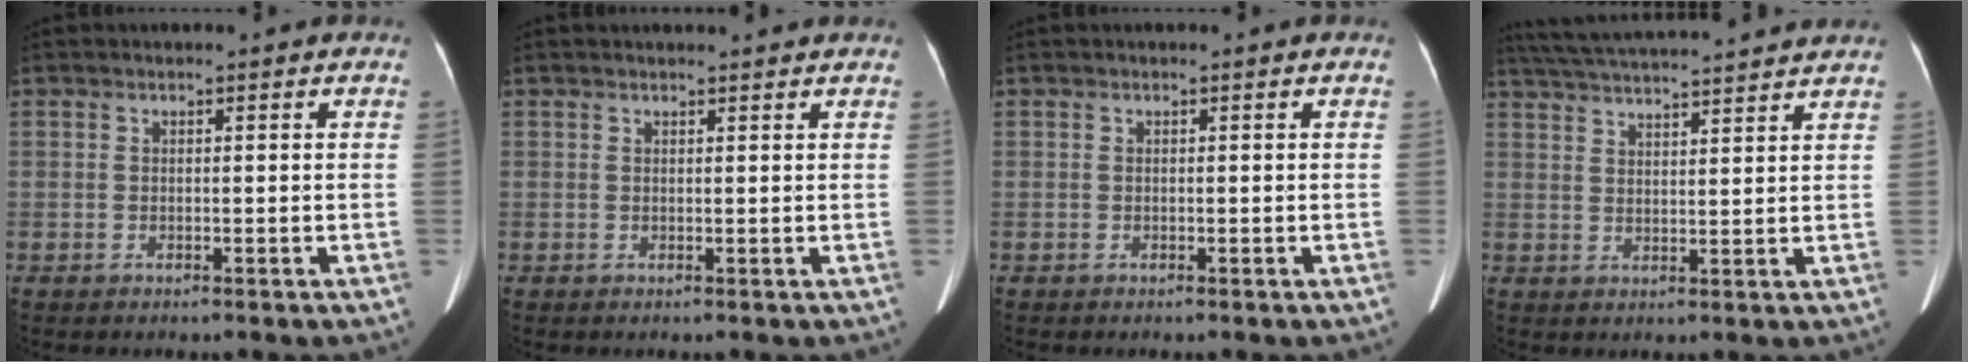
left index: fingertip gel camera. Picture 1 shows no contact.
{"total": 3.6, "force": [3.4, 0.2, 1.0], "torque": [-0.011, 0.019, 0.039]}
{"total": 0.0}
{"total": 16.0, "force": [14.7, 0.3, 6.2], "torque": [-0.118, 0.029, 0.214]}